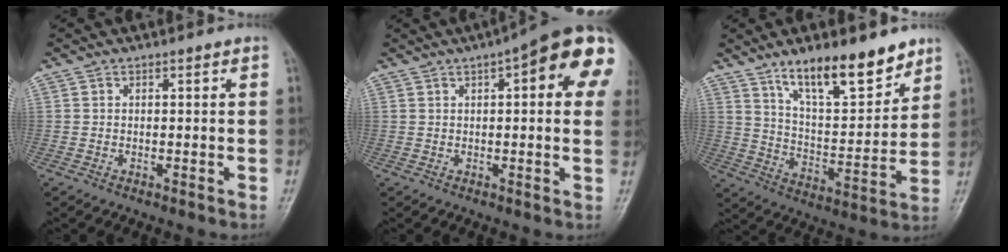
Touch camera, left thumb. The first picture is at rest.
{"total": 16.2, "force": [5.6, 4.7, 14.4], "torque": [-0.175, 0.009, 0.059]}
{"total": 15.7, "force": [11.0, 5.1, 9.9], "torque": [-0.125, -0.072, 0.193]}